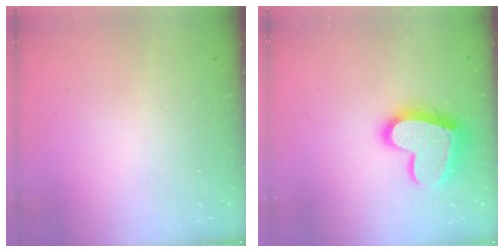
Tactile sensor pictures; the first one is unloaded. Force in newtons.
{"total": 16.5, "press": 16.4, "slide": 1.5}